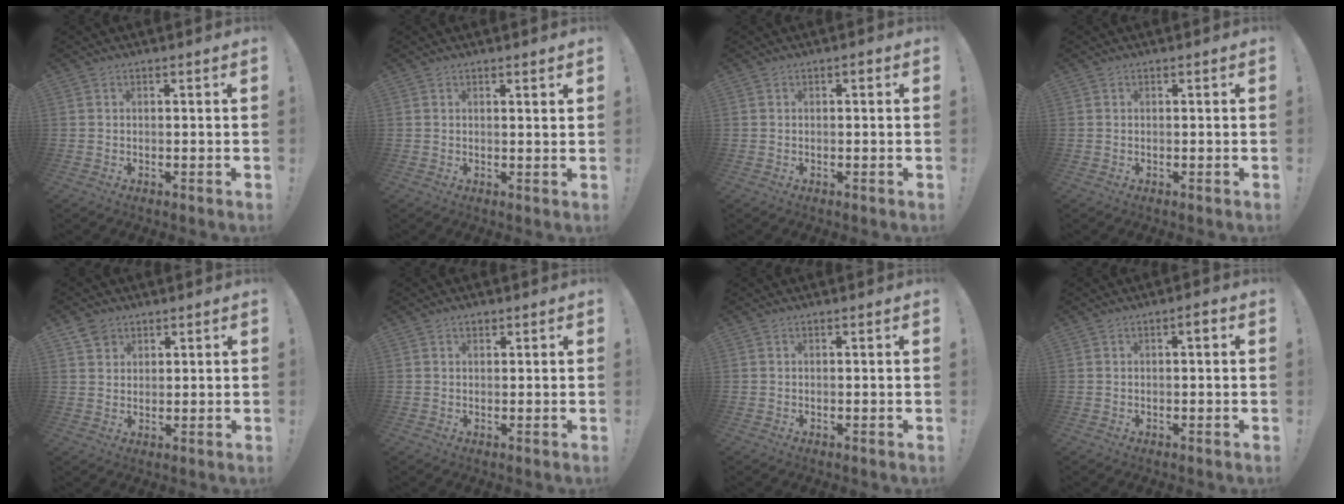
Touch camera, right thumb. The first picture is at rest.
{"total": 1.3, "force": [1.1, -0.1, 0.8], "torque": [-0.002, -0.008, 0.016]}
{"total": 0.6, "force": [-0.2, 0.3, 0.5], "torque": [-0.011, 0.003, -0.004]}
{"total": 0.0}
{"total": 4.1, "force": [2.7, 2.9, 0.8], "torque": [-0.006, -0.011, 0.050]}
{"total": 1.0, "force": [0.7, 0.6, 0.4], "torque": [-0.004, 0.000, 0.013]}
{"total": 0.0}
{"total": 1.6, "force": [0.0, 0.3, 1.6], "torque": [-0.025, 0.003, -0.005]}